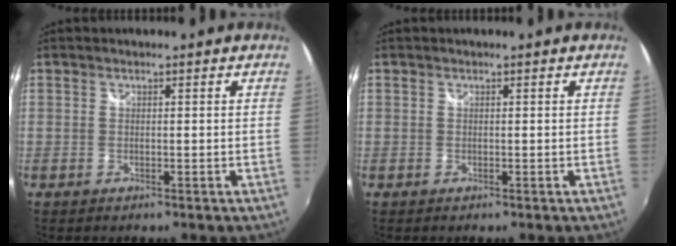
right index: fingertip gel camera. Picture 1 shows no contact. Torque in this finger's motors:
{"motor_torque": [0.02, 0.02, 0.00, -0.01]}